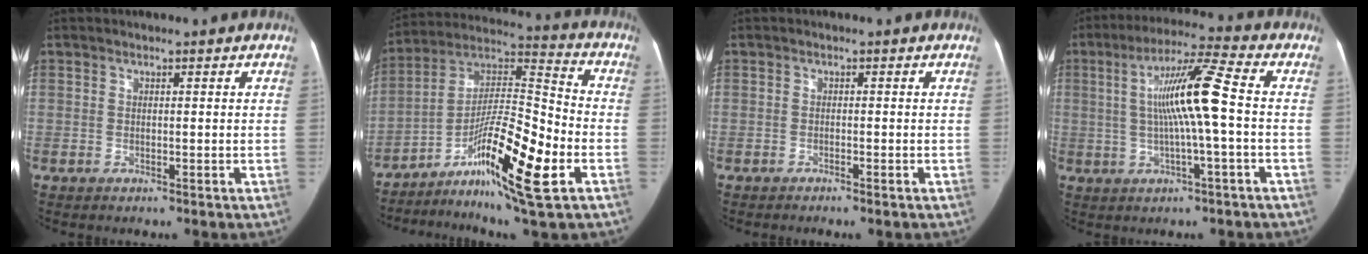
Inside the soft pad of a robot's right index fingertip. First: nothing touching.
{"total": 19.1, "force": [-7.4, 2.3, 17.5], "torque": [-0.323, -0.002, -0.120]}
{"total": 0.9, "force": [-0.8, -0.1, 0.5], "torque": [-0.010, -0.001, -0.011]}
{"total": 10.8, "force": [0.2, -0.4, 10.8], "torque": [-0.198, 0.013, 0.001]}